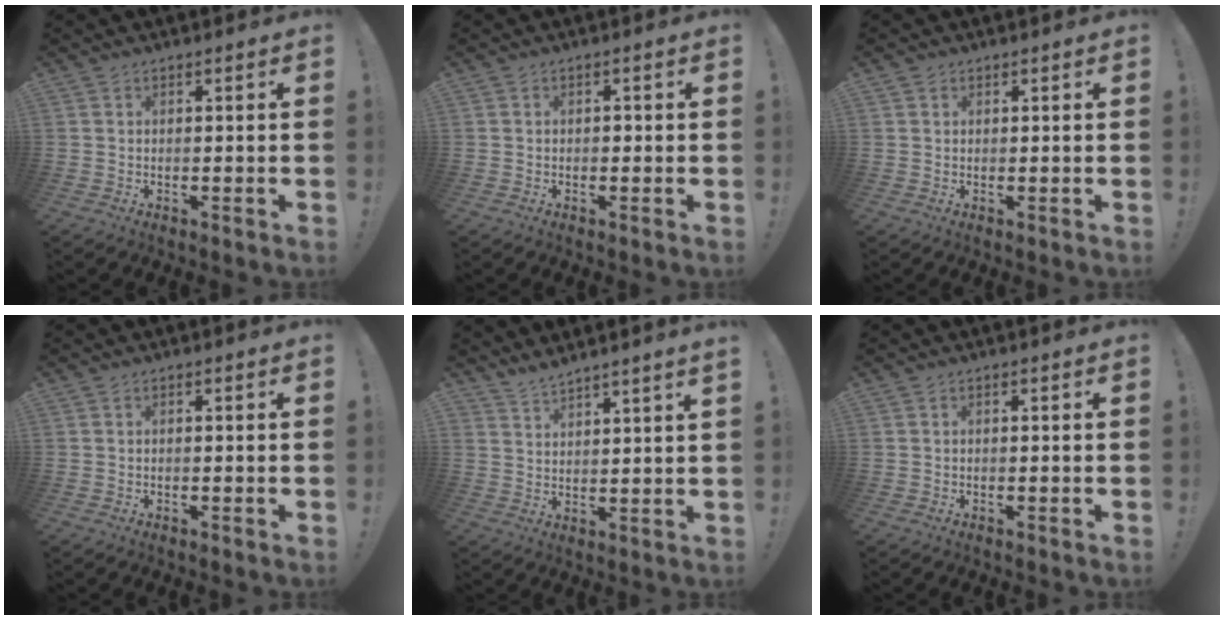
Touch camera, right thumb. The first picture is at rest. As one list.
[{"total": 0.9, "force": [-0.6, 0.6, 0.4], "torque": [-0.013, 0.004, -0.010]}, {"total": 0.9, "force": [0.6, 0.7, 0.0], "torque": [0.004, -0.001, 0.012]}, {"total": 0.6, "force": [-0.5, -0.1, 0.3], "torque": [-0.011, 0.002, -0.007]}, {"total": 4.3, "force": [4.1, -0.5, 1.1], "torque": [-0.028, -0.027, 0.075]}, {"total": 0.0}]